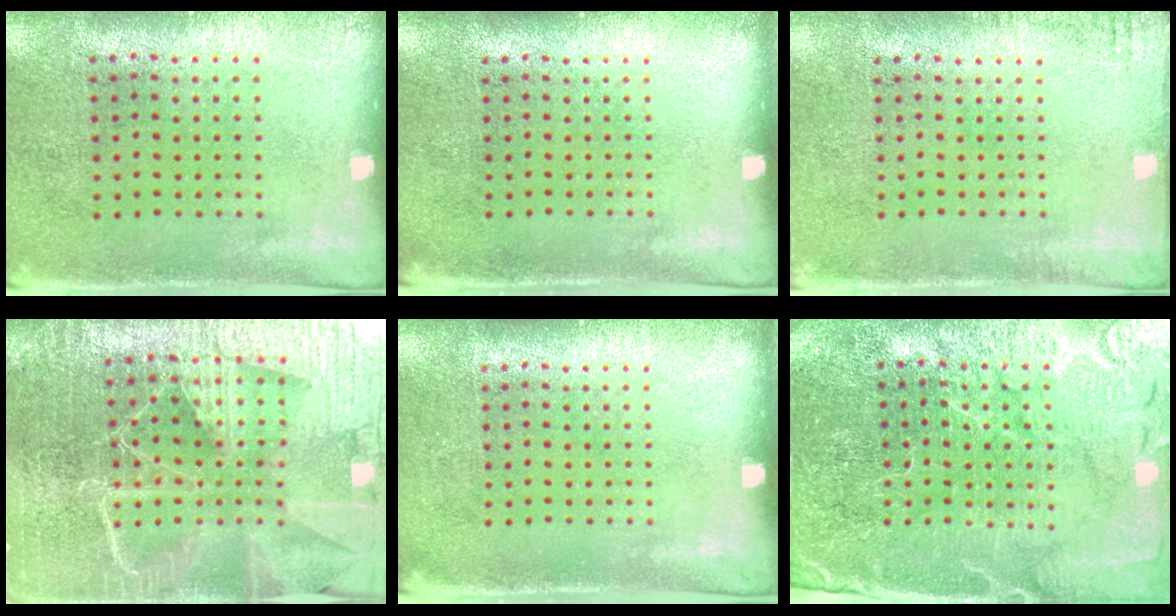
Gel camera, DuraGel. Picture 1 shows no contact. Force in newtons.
{"total": 0.0}
{"total": 1.4, "press": 1.4, "slide": 0.1}
{"total": 6.3, "press": 5.5, "slide": 3.1}
{"total": 0.0}
{"total": 4.1, "press": 4.0, "slide": 1.1}